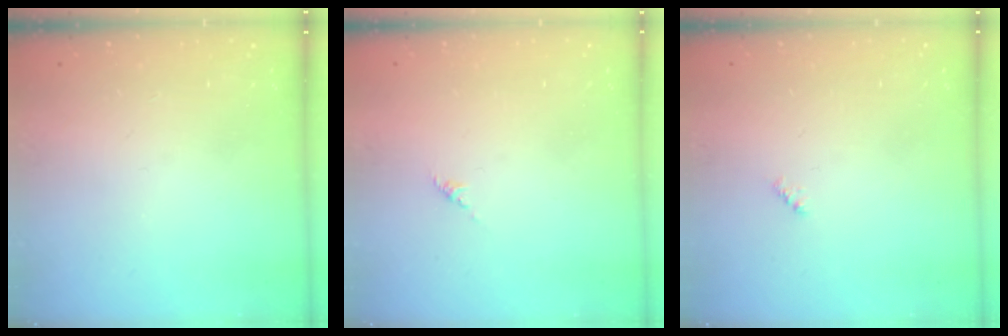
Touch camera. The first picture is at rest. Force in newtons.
{"total": 0.6, "press": 0.4, "slide": 0.4}
{"total": 2.4, "press": 2.4, "slide": 0.5}